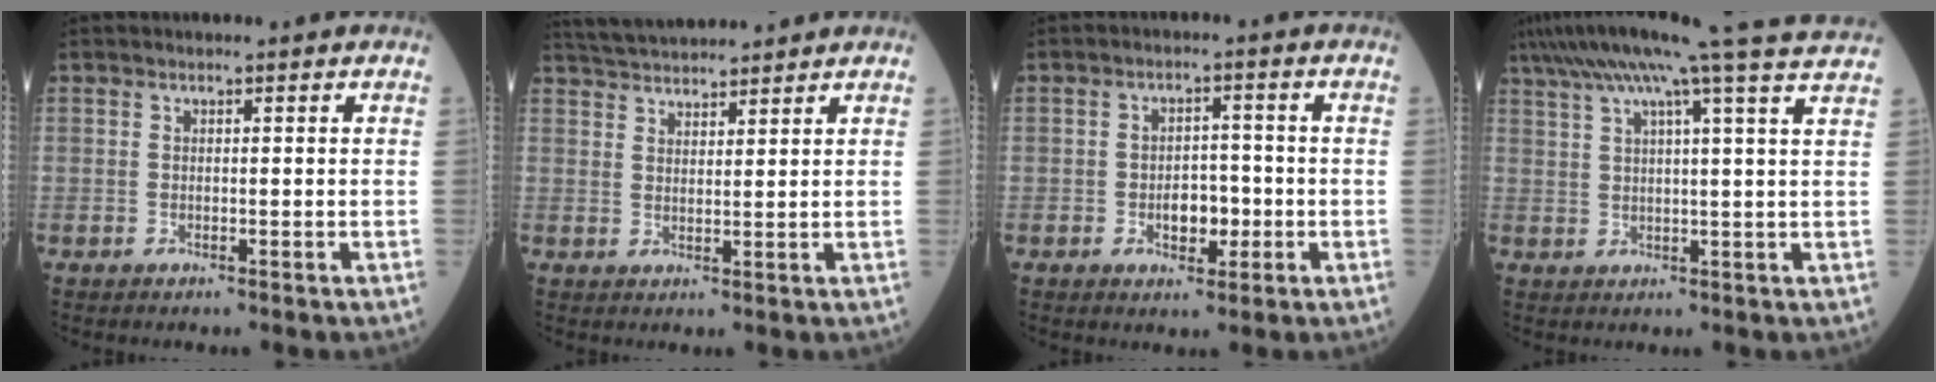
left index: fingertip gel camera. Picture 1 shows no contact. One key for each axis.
{"total": 8.0, "fx": 7.7, "fy": 0.6, "fz": 2.2, "tx": -0.048, "ty": 0.036, "tz": 0.131}
{"total": 4.4, "fx": -1.2, "fy": 2.6, "fz": 3.3, "tx": -0.049, "ty": 0.007, "tz": -0.015}
{"total": 20.1, "fx": 16.7, "fy": -2.2, "fz": 10.9, "tx": -0.194, "ty": 0.003, "tz": 0.221}